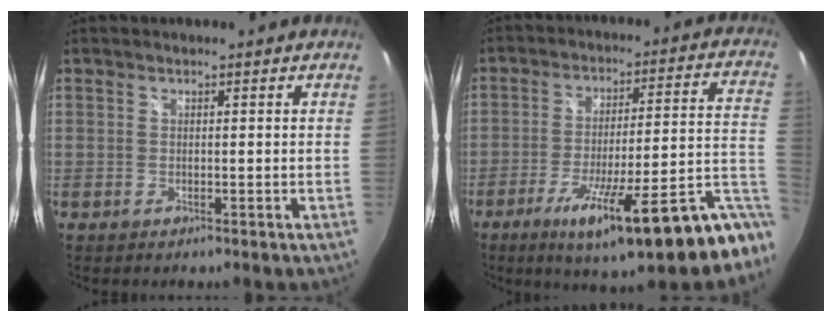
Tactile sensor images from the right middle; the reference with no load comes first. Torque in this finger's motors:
{"motor_torque": [2.14, 0.00, 0.76, 0.21]}